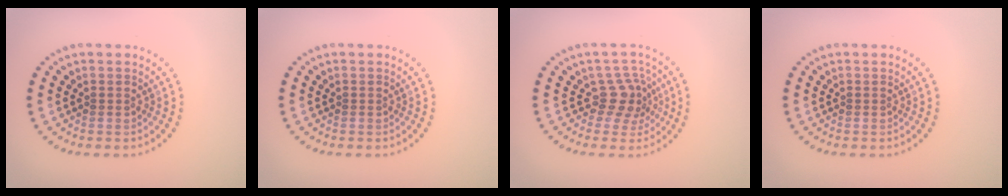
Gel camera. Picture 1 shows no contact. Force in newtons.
{"total": 0.0}
{"total": 2.9, "press": 2.1, "slide": 1.9}
{"total": 0.0}